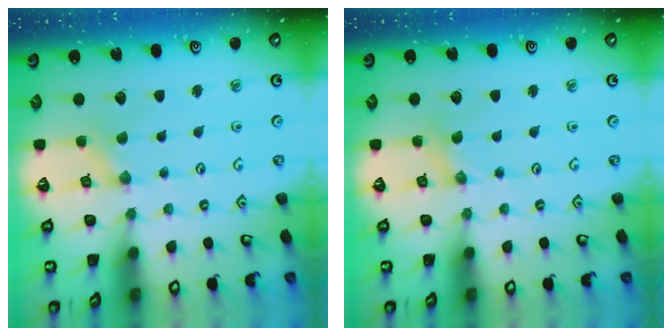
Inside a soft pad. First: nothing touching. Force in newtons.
{"total": 0.7, "press": 0.7, "slide": 0.1}